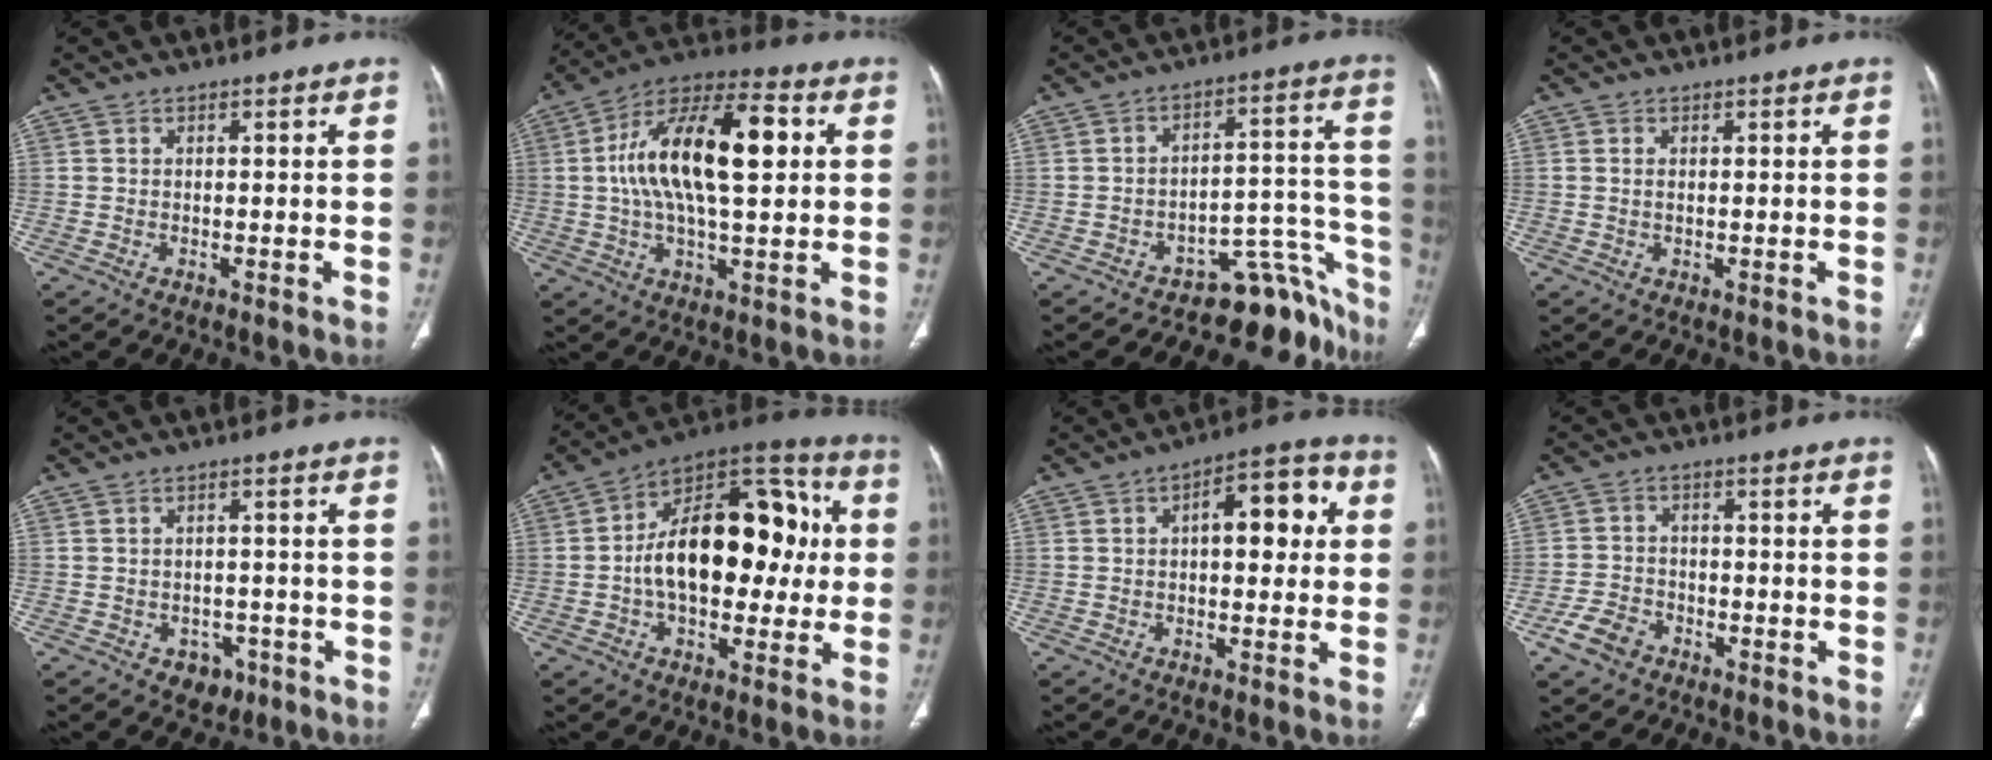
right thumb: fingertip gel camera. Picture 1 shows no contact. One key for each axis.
{"total": 20.0, "fx": 3.0, "fy": 8.4, "fz": 17.9, "tx": -0.309, "ty": 0.025, "tz": 0.043}
{"total": 16.5, "fx": -12.6, "fy": 7.7, "fz": 7.4, "tx": -0.005, "ty": 0.133, "tz": -0.163}
{"total": 0.8, "fx": 0.2, "fy": 0.3, "fz": 0.7, "tx": -0.022, "ty": 0.001, "tz": 0.006}
{"total": 4.5, "fx": -2.1, "fy": 3.6, "fz": 1.8, "tx": -0.001, "ty": 0.015, "tz": -0.019}
{"total": 23.8, "fx": 0.9, "fy": 13.8, "fz": 19.3, "tx": -0.268, "ty": 0.041, "tz": 0.009}
{"total": 10.7, "fx": 1.9, "fy": 5.1, "fz": 9.2, "tx": -0.097, "ty": 0.024, "tz": 0.021}
{"total": 5.5, "fx": -3.3, "fy": 3.8, "fz": 2.4, "tx": -0.044, "ty": 0.020, "tz": -0.057}